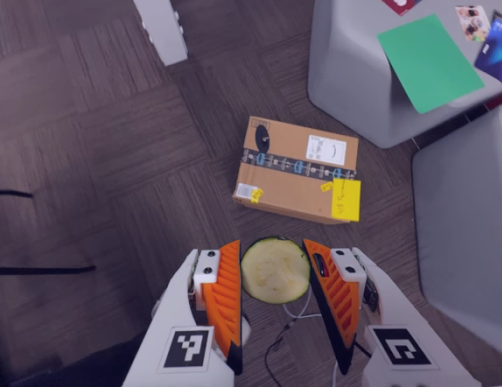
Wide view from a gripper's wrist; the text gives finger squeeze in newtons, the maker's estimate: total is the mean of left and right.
{"total": 7.5, "left": 7.8, "right": 7.2}